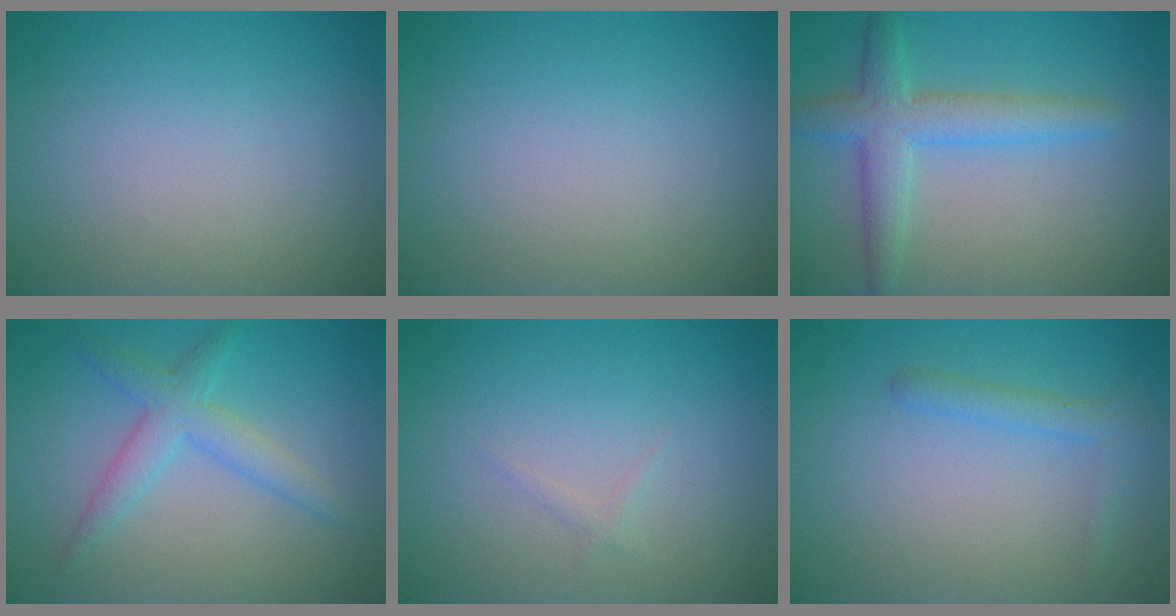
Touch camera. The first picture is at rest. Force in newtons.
{"total": 0.0}
{"total": 4.3, "press": 4.3, "slide": 0.2}
{"total": 3.2, "press": 3.2, "slide": 0.1}
{"total": 0.6, "press": 0.6, "slide": 0.1}
{"total": 1.7, "press": 1.7, "slide": 0.1}